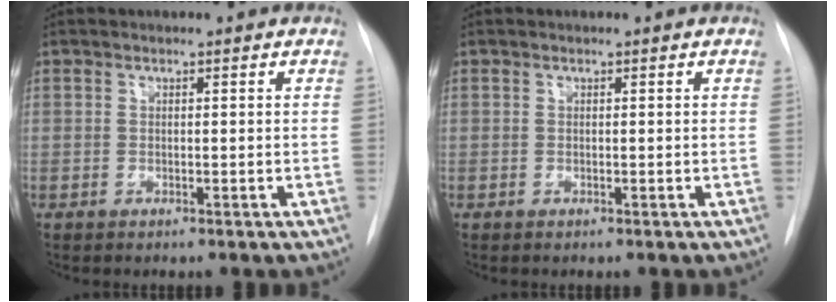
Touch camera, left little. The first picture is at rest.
{"total": 0.0}